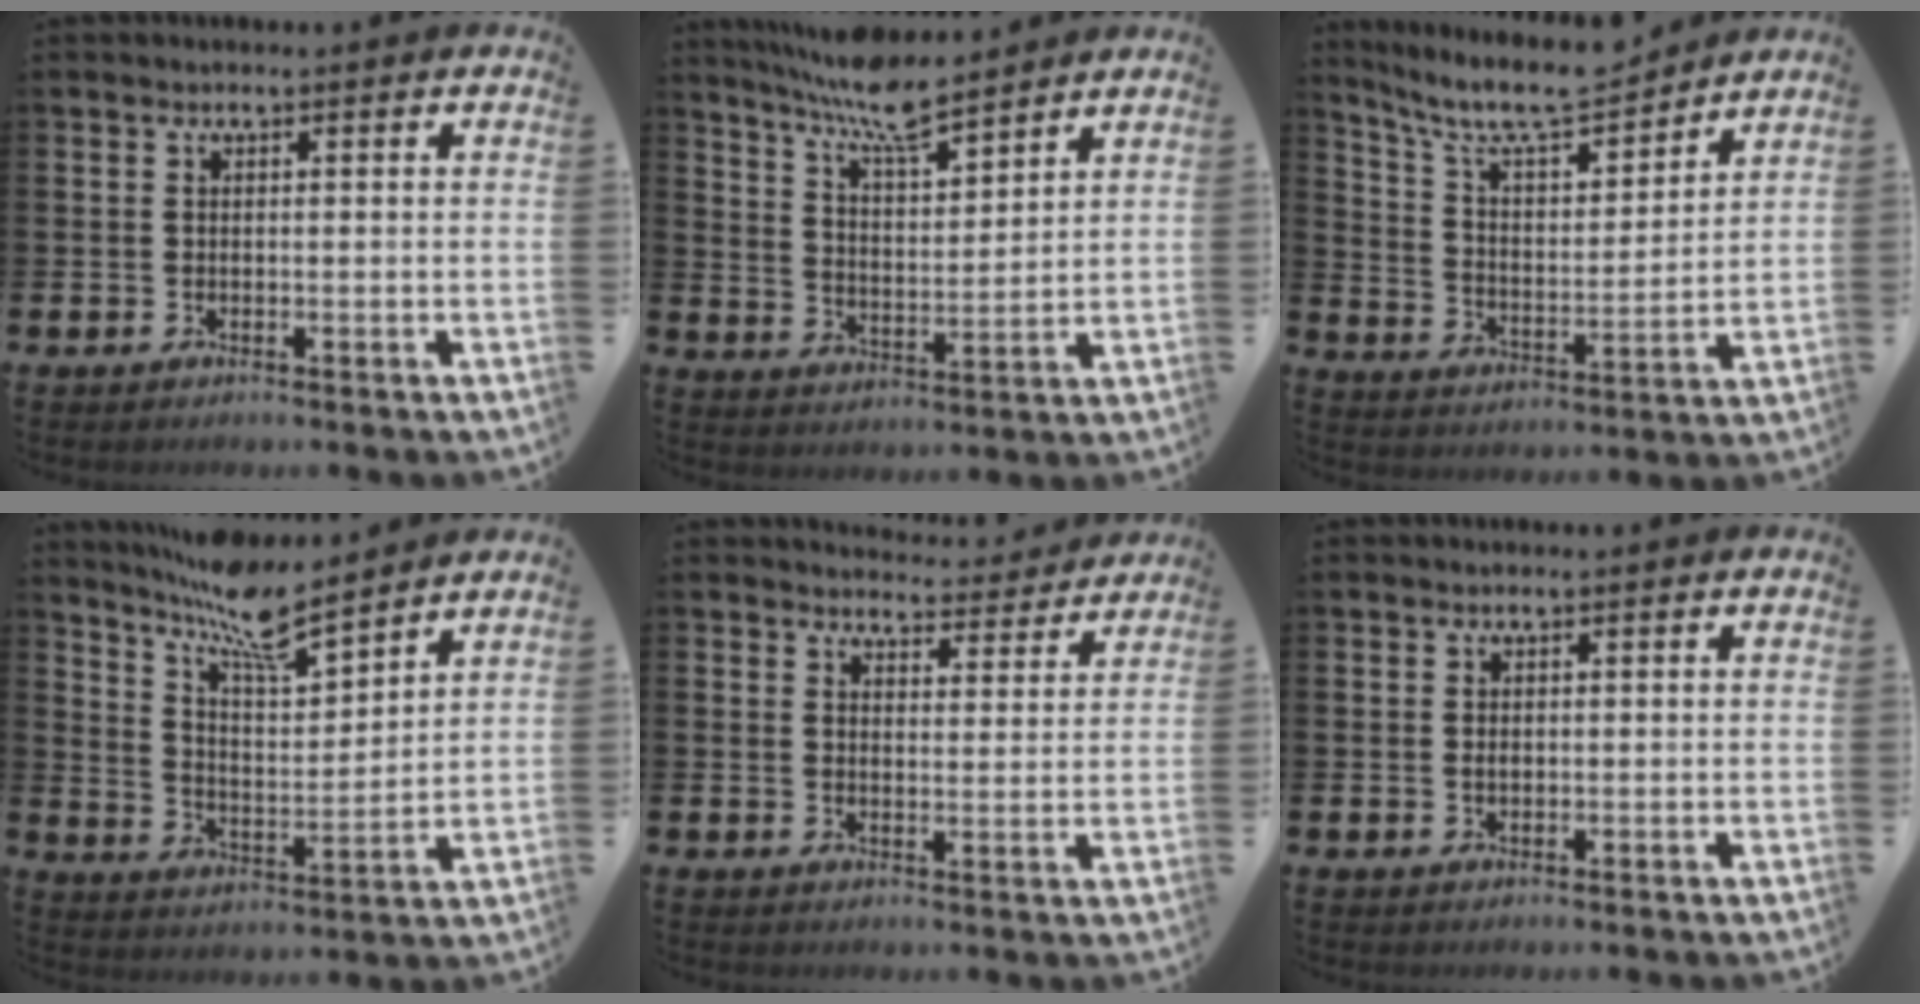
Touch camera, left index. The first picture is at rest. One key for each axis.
{"total": 8.1, "fx": 7.5, "fy": 0.9, "fz": 2.9, "tx": -0.085, "ty": -0.039, "tz": 0.136}
{"total": 9.3, "fx": 8.5, "fy": 1.8, "fz": 3.4, "tx": -0.097, "ty": -0.052, "tz": 0.150}
{"total": 9.4, "fx": 8.6, "fy": 1.2, "fz": 3.7, "tx": -0.098, "ty": -0.051, "tz": 0.153}
{"total": 4.0, "fx": 3.9, "fy": 0.8, "fz": 0.1, "tx": -0.004, "ty": -0.031, "tz": 0.068}
{"total": 0.7, "fx": 0.1, "fy": 0.5, "fz": 0.6, "tx": -0.011, "ty": 0.003, "tz": 0.000}